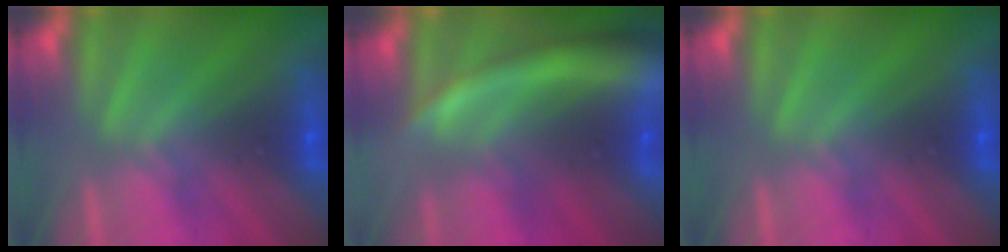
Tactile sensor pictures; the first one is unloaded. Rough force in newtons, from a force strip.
{"total": 8.4}
{"total": 0.0}